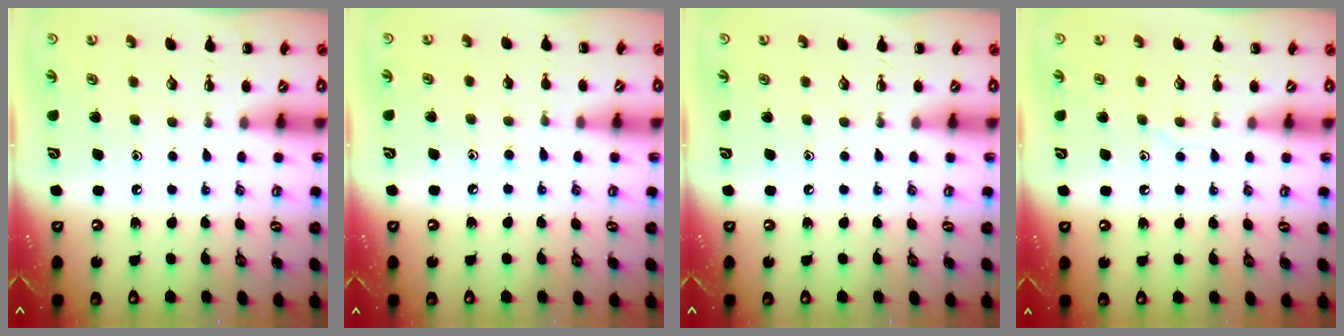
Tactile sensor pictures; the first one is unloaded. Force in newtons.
{"total": 5.7, "press": 5.4, "slide": 1.7}
{"total": 0.0}
{"total": 5.8, "press": 5.7, "slide": 0.9}